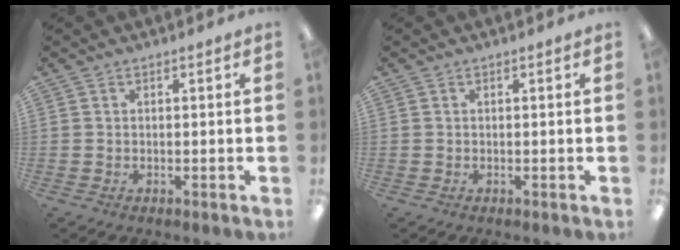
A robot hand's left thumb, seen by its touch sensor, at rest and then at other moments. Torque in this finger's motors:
{"motor_torque": [0.00, 0.00, 0.00, 0.00, 0.00]}